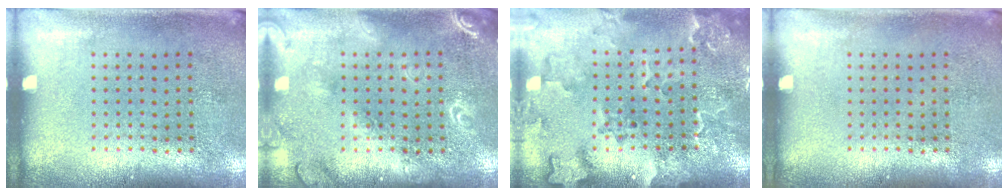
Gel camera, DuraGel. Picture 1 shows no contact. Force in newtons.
{"total": 1.8, "press": 1.7, "slide": 0.2}
{"total": 2.6, "press": 2.3, "slide": 1.1}
{"total": 0.0}